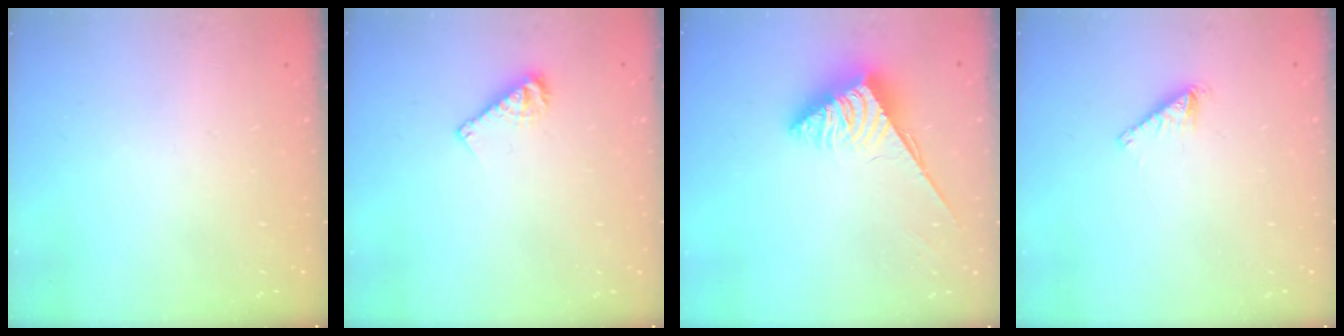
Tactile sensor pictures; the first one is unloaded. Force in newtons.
{"total": 6.4, "press": 6.4, "slide": 0.5}
{"total": 3.9, "press": 3.9, "slide": 0.6}
{"total": 2.1, "press": 2.0, "slide": 0.3}